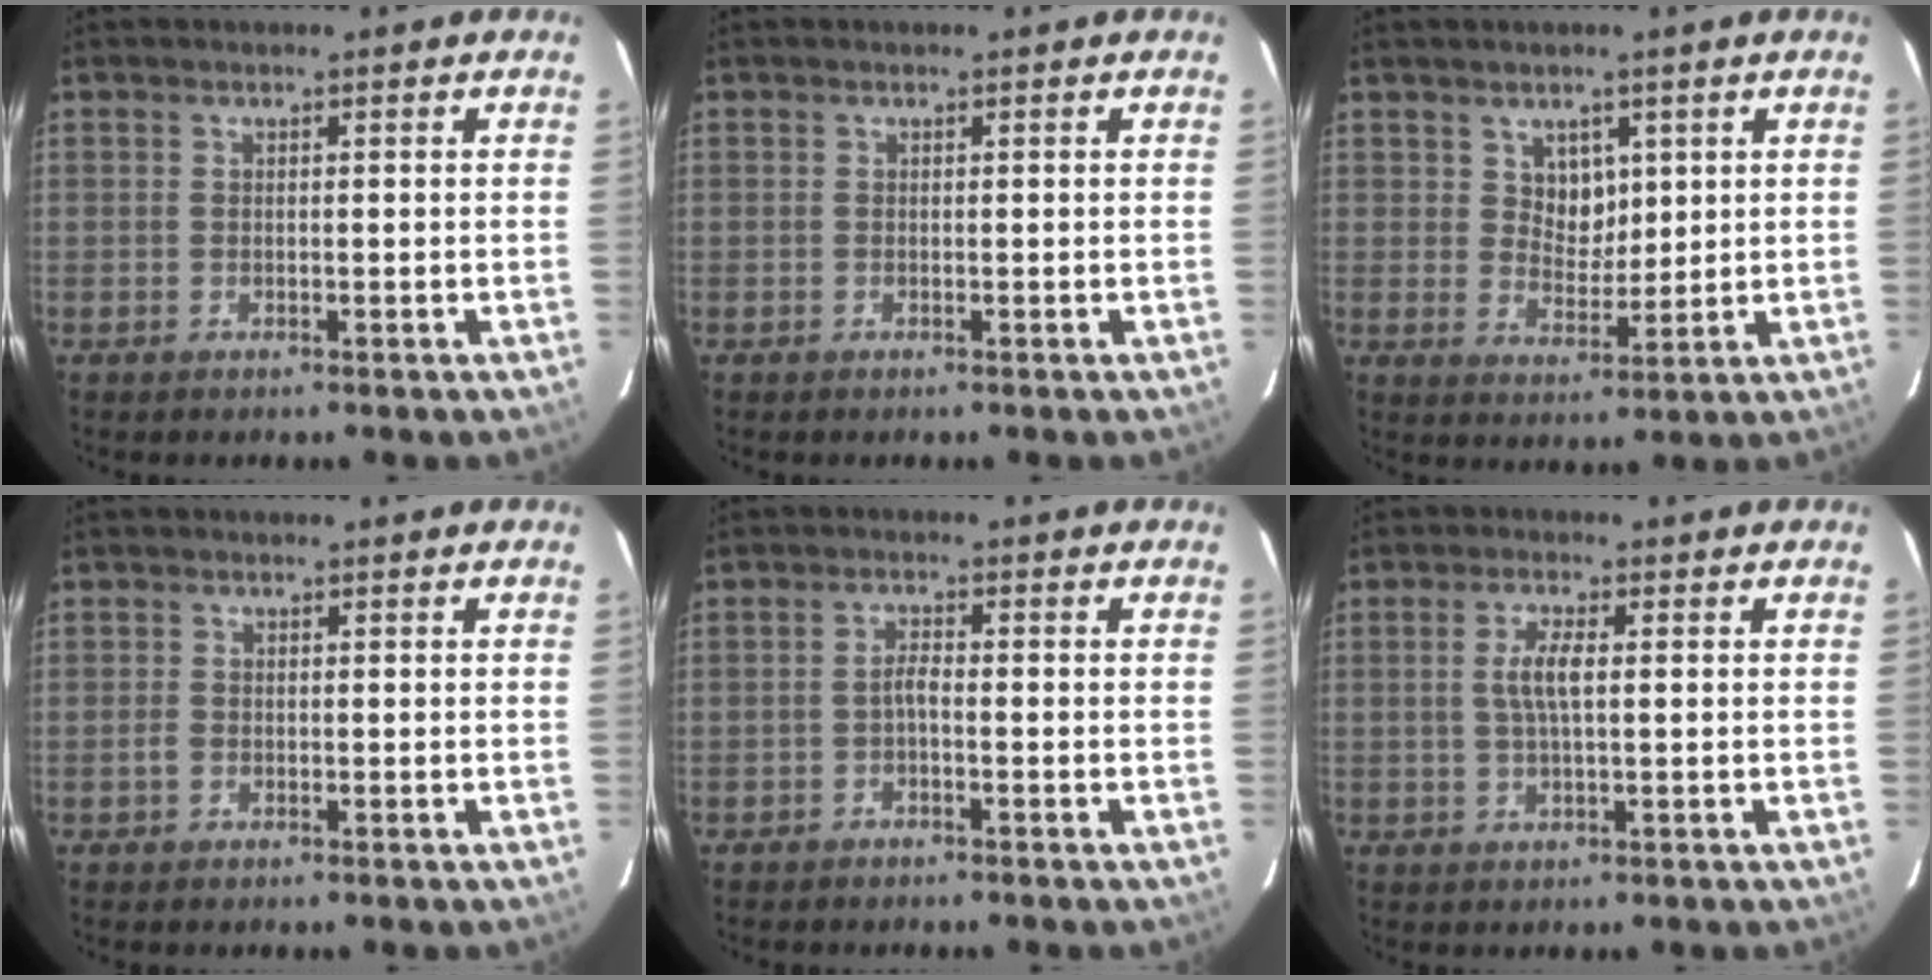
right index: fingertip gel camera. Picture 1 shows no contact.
{"total": 0.0}
{"total": 4.9, "force": [2.1, 3.9, 2.0], "torque": [-0.028, 0.003, 0.043]}
{"total": 1.1, "force": [-0.6, 0.8, 0.5], "torque": [-0.008, 0.002, -0.011]}
{"total": 1.6, "force": [-0.9, 0.3, 1.3], "torque": [-0.026, 0.005, -0.018]}
{"total": 4.0, "force": [0.4, 0.8, 3.9], "torque": [-0.077, 0.003, 0.008]}